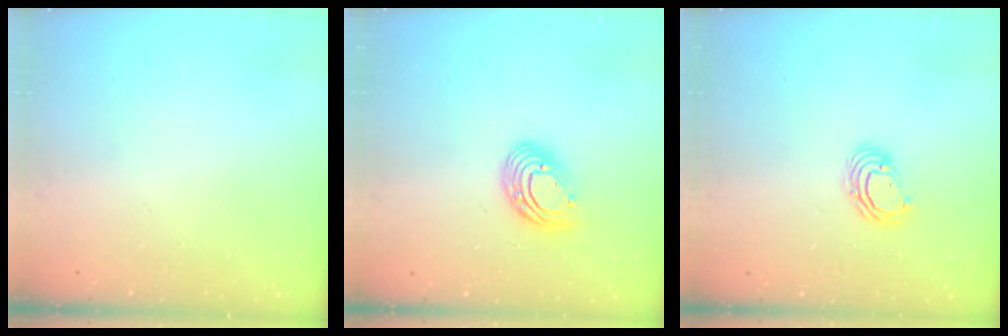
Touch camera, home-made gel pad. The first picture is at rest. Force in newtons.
{"total": 12.1, "press": 12.0, "slide": 1.2}
{"total": 5.7, "press": 5.7, "slide": 0.2}